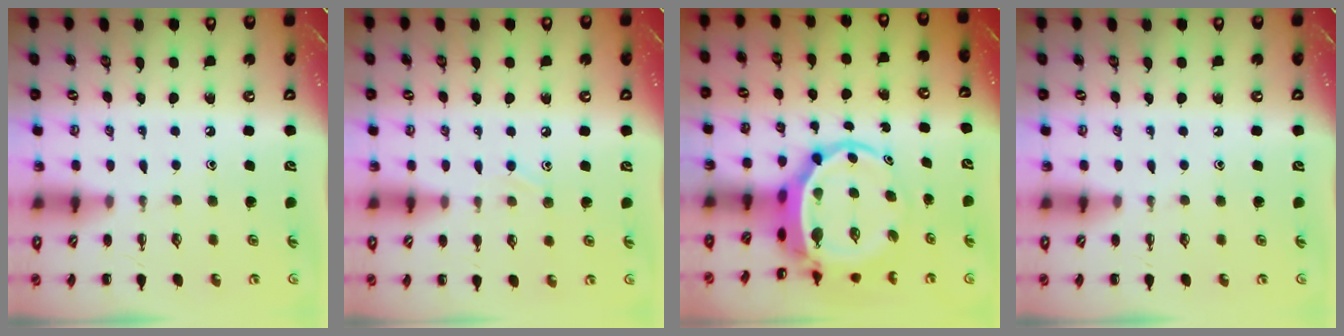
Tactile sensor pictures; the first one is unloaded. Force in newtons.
{"total": 7.2, "press": 6.7, "slide": 2.7}
{"total": 7.1, "press": 6.9, "slide": 1.6}
{"total": 0.0}